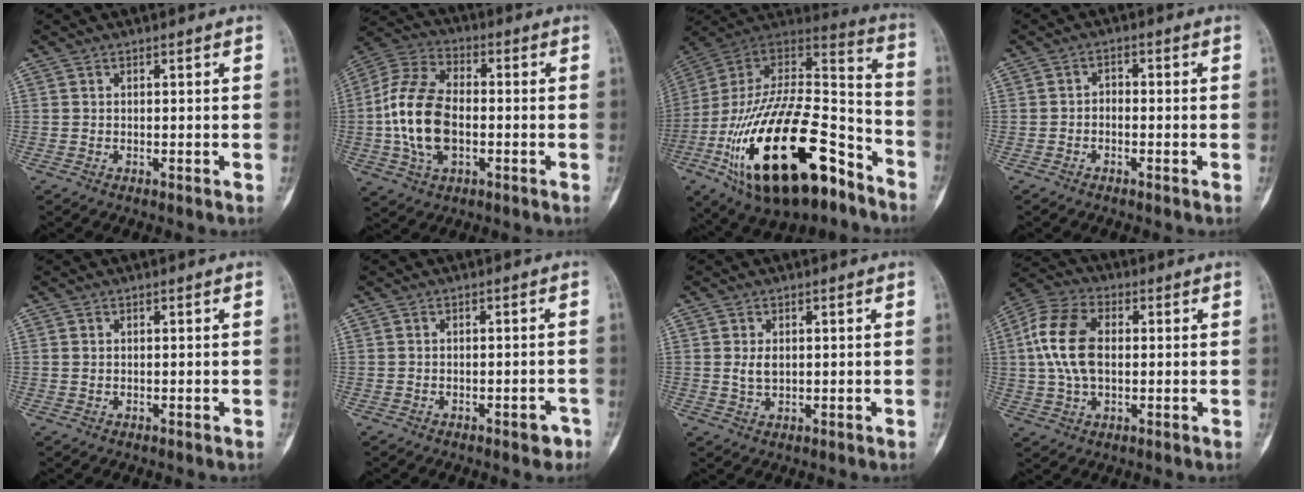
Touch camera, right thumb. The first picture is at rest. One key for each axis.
{"total": 15.0, "fx": -1.9, "fy": 8.9, "fz": 11.9, "tx": -0.238, "ty": 0.023, "tz": -0.038}
{"total": 34.2, "fx": -16.3, "fy": 15.3, "fz": 25.9, "tx": -0.484, "ty": 0.053, "tz": -0.266}
{"total": 1.7, "fx": -0.7, "fy": 1.2, "fz": 0.9, "tx": -0.005, "ty": 0.015, "tz": -0.019}
{"total": 0.6, "fx": 0.2, "fy": 0.4, "fz": 0.3, "tx": -0.003, "ty": 0.001, "tz": 0.005}
{"total": 2.6, "fx": -1.6, "fy": 1.2, "fz": 1.7, "tx": -0.007, "ty": 0.013, "tz": -0.019}
{"total": 2.8, "fx": 0.4, "fy": 1.8, "fz": 2.0, "tx": -0.034, "ty": -0.005, "tz": 0.012}
{"total": 12.6, "fx": 1.3, "fy": 7.8, "fz": 9.9, "tx": -0.197, "ty": 0.021, "tz": 0.020}